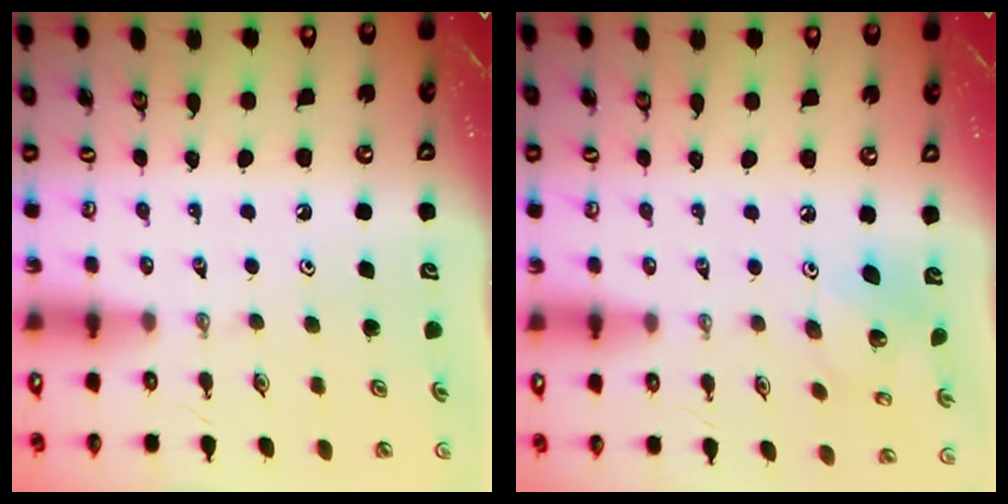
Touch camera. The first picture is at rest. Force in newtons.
{"total": 8.1, "press": 8.1, "slide": 0.2}